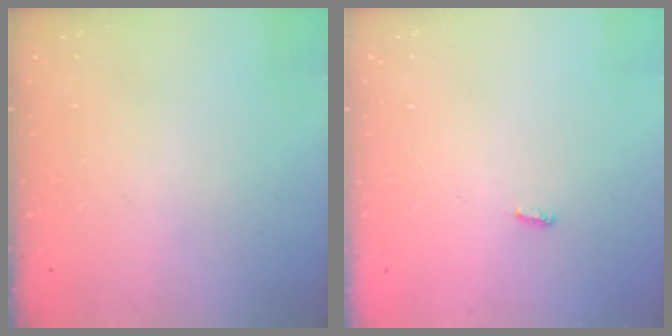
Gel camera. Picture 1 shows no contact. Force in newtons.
{"total": 3.6, "press": 3.4, "slide": 1.0}